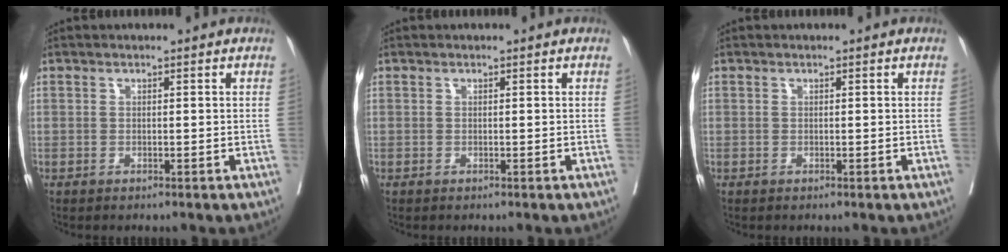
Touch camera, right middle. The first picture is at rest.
{"total": 0.0}
{"total": 0.0}